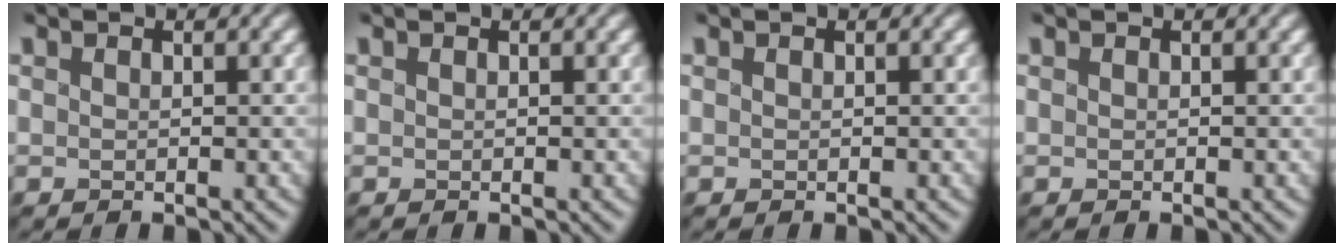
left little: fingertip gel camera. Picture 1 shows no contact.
{"total": 0.0}
{"total": 0.0}
{"total": 0.0}